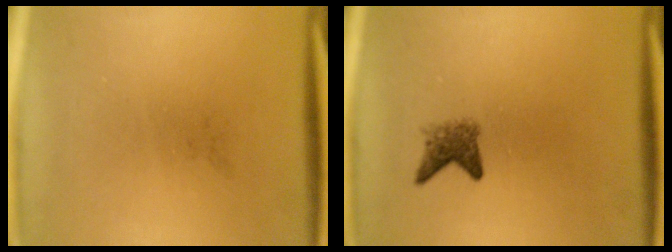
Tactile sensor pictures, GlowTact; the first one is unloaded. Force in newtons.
{"total": 2.3}